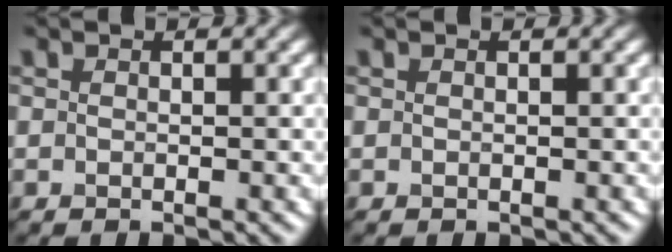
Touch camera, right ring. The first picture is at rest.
{"total": 0.0}